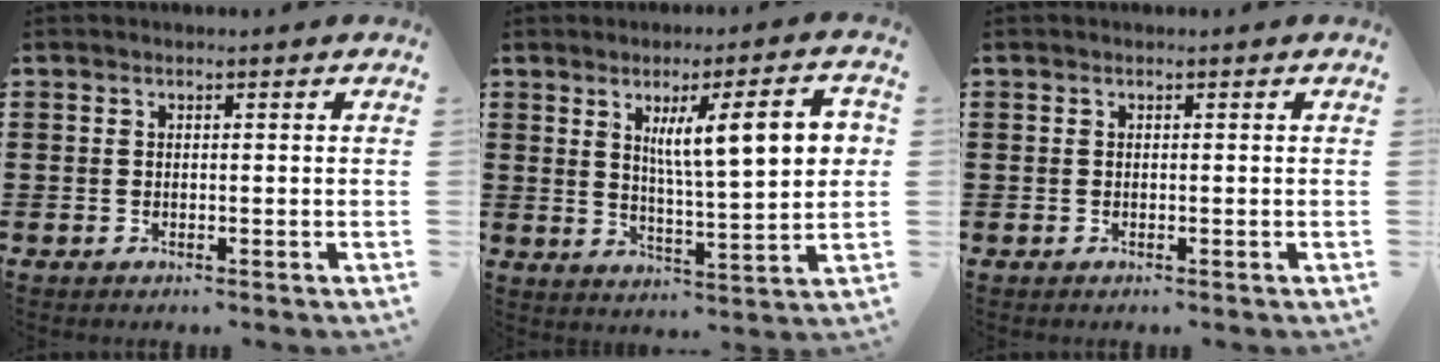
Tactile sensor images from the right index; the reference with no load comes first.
{"total": 10.7, "force": [3.6, 1.8, 10.0], "torque": [-0.167, 0.000, 0.052]}
{"total": 0.0}